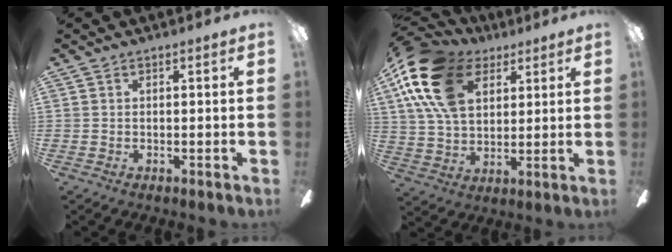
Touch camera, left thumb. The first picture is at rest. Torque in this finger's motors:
{"motor_torque": [0.40, 0.84, 1.55, -1.22, 0.55]}